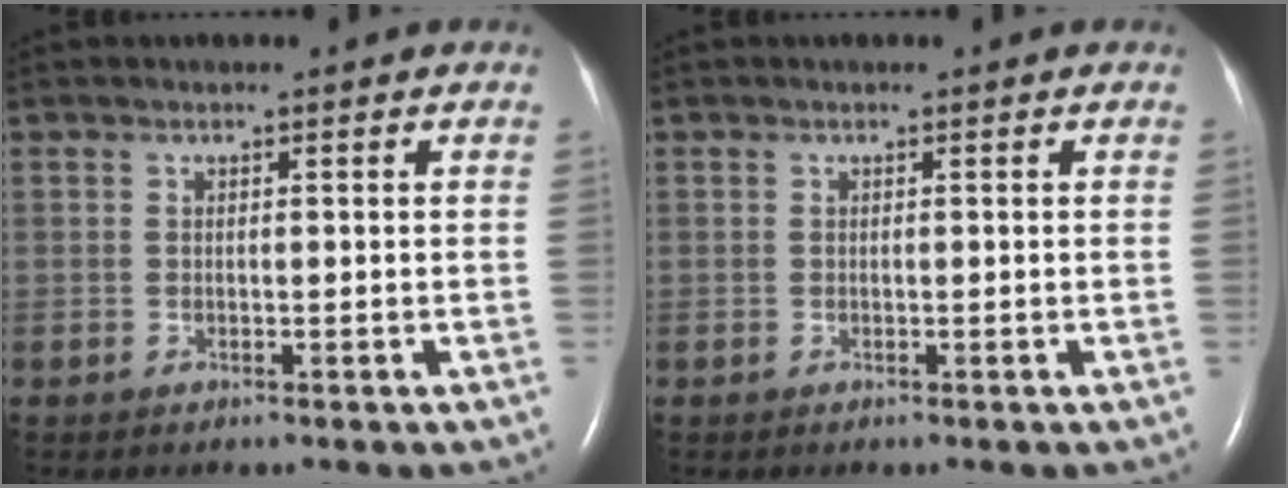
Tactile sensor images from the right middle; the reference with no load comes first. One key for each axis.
{"total": 0.0}